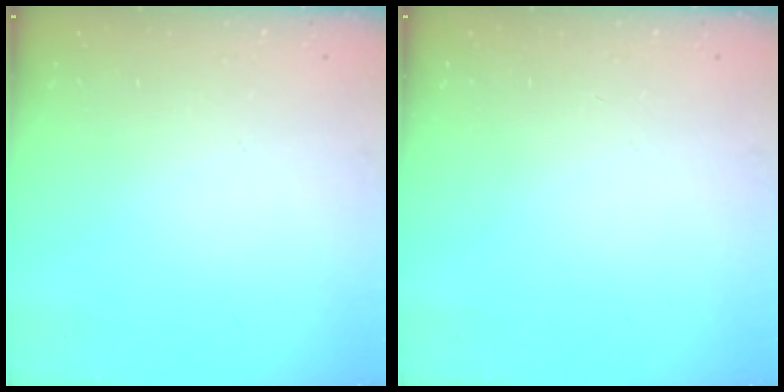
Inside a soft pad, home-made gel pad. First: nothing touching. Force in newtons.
{"total": 0.0}